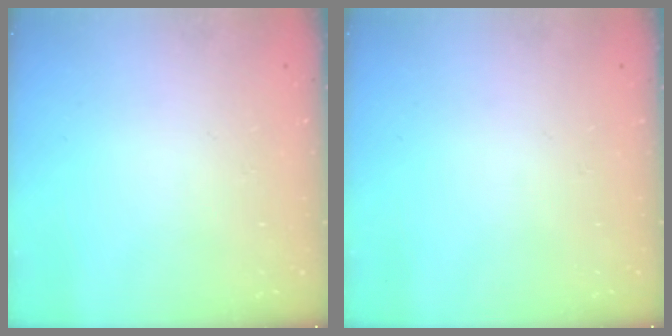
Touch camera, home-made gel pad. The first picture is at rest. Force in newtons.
{"total": 0.0}